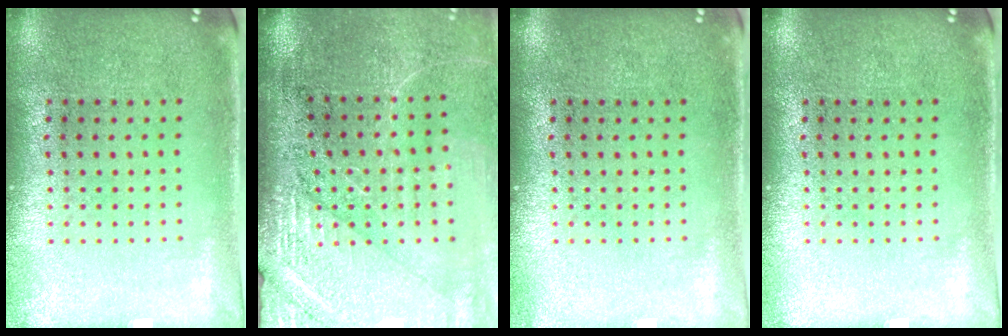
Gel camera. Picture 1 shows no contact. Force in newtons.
{"total": 3.5, "press": 3.3, "slide": 1.1}
{"total": 0.7, "press": 0.7, "slide": 0.1}
{"total": 0.0}